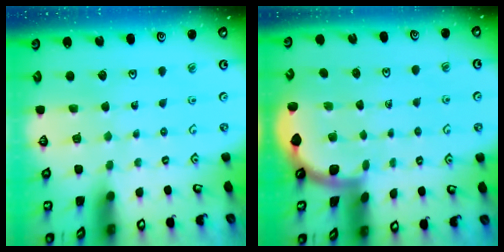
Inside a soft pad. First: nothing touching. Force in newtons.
{"total": 1.7, "press": 1.7, "slide": 0.1}